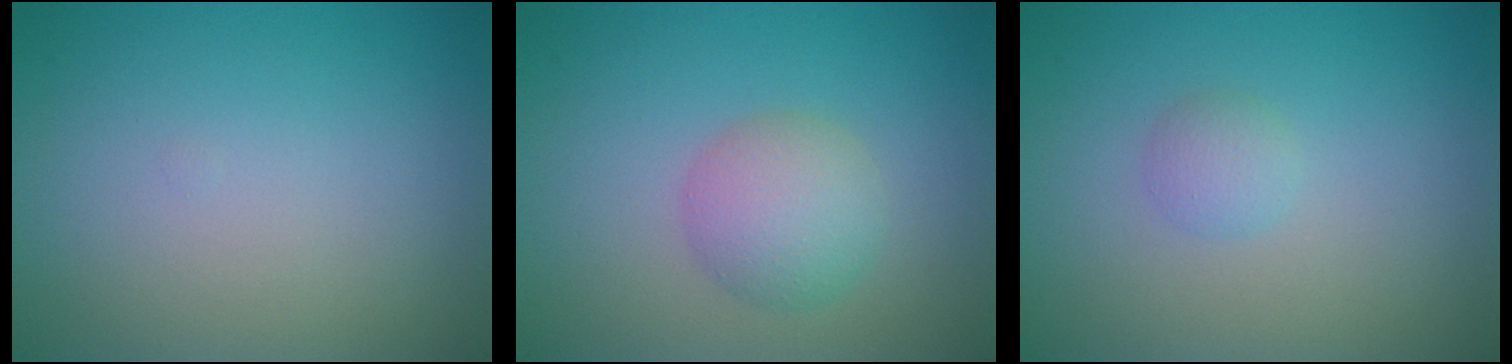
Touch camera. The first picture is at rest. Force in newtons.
{"total": 3.5, "press": 3.5, "slide": 0.1}
{"total": 1.3, "press": 1.3, "slide": 0.1}